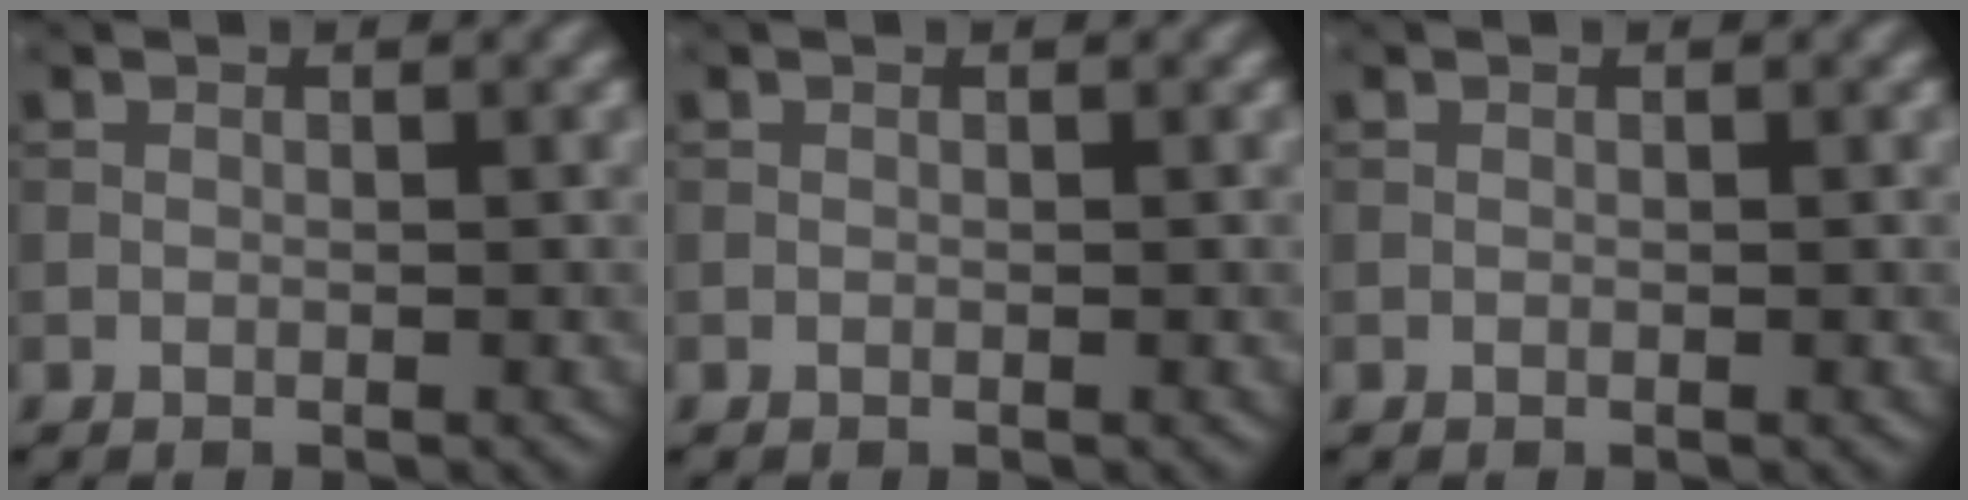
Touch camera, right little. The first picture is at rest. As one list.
[{"total": 0.0}, {"total": 0.0}]